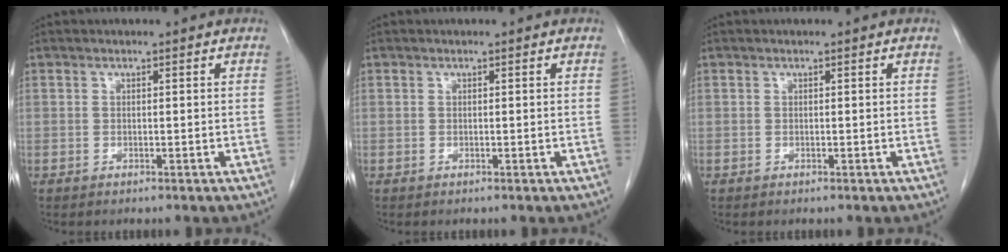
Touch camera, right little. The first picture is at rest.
{"total": 0.0}
{"total": 0.0}